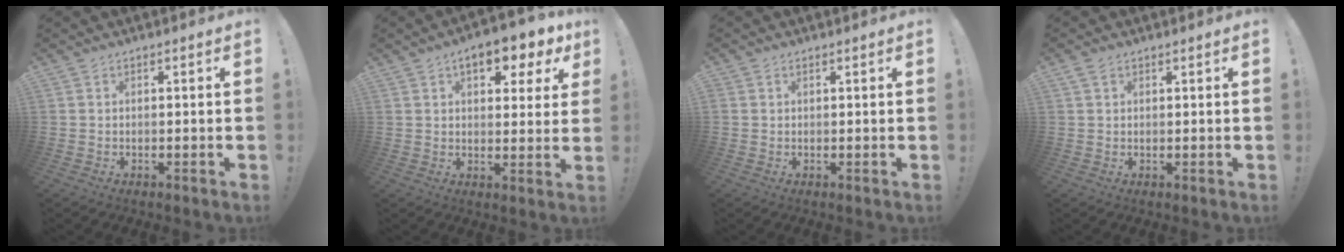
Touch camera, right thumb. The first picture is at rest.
{"total": 9.3, "force": [4.7, 4.3, 6.7], "torque": [-0.088, -0.020, 0.079]}
{"total": 0.9, "force": [0.6, 0.6, 0.1], "torque": [0.004, -0.001, 0.010]}
{"total": 1.8, "force": [1.2, 1.1, 0.8], "torque": [-0.016, 0.002, 0.022]}